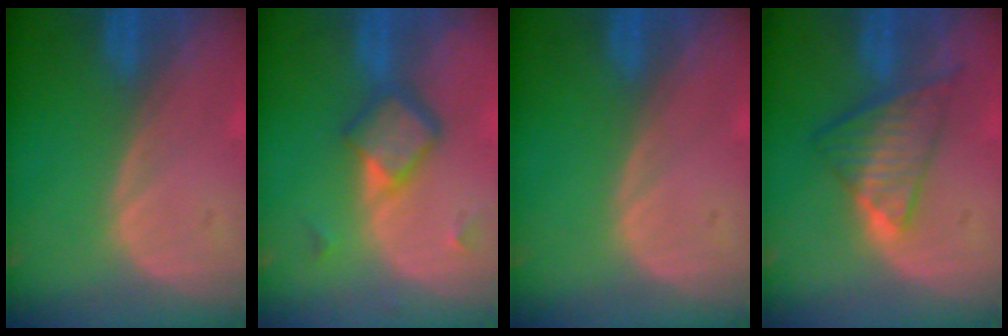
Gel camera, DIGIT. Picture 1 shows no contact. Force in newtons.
{"total": 5.9, "press": 5.1, "slide": 2.9}
{"total": 0.0}
{"total": 6.7, "press": 6.4, "slide": 1.9}